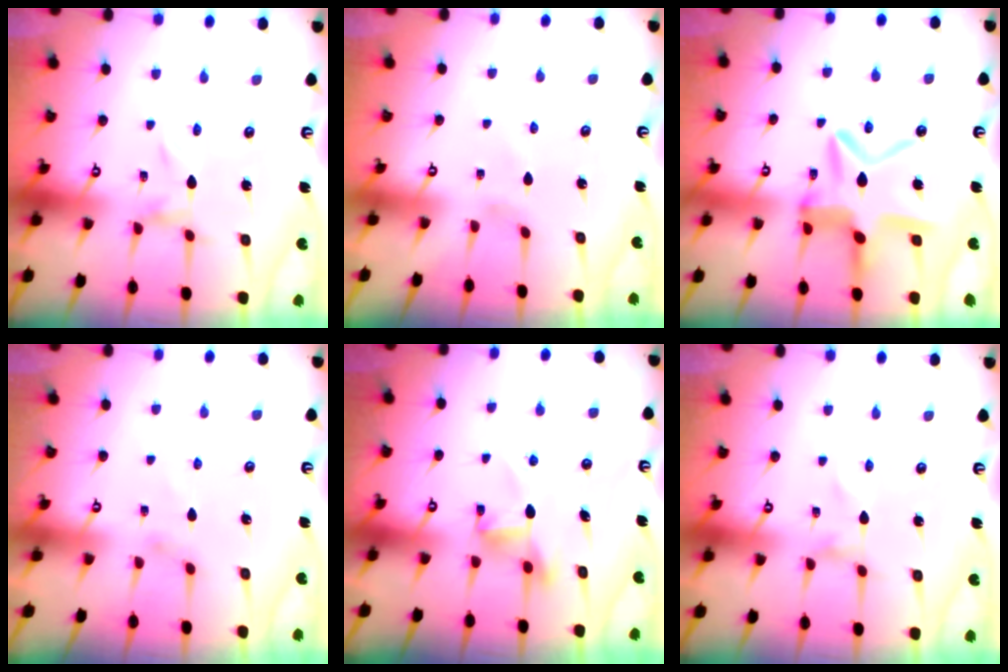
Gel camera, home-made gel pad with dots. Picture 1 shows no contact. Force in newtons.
{"total": 0.0}
{"total": 15.0, "press": 14.9, "slide": 1.5}
{"total": 2.7, "press": 2.7, "slide": 0.4}
{"total": 9.6, "press": 9.6, "slide": 0.4}
{"total": 0.0}